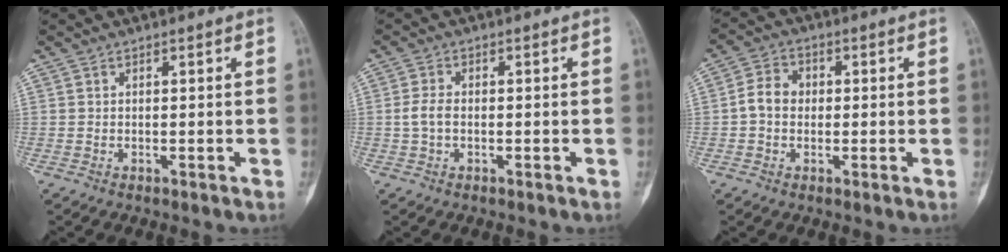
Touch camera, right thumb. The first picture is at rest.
{"total": 2.8, "force": [-0.3, 1.6, 2.3], "torque": [-0.054, 0.007, -0.010]}
{"total": 5.3, "force": [-0.2, 4.2, 3.1], "torque": [-0.045, 0.017, -0.013]}